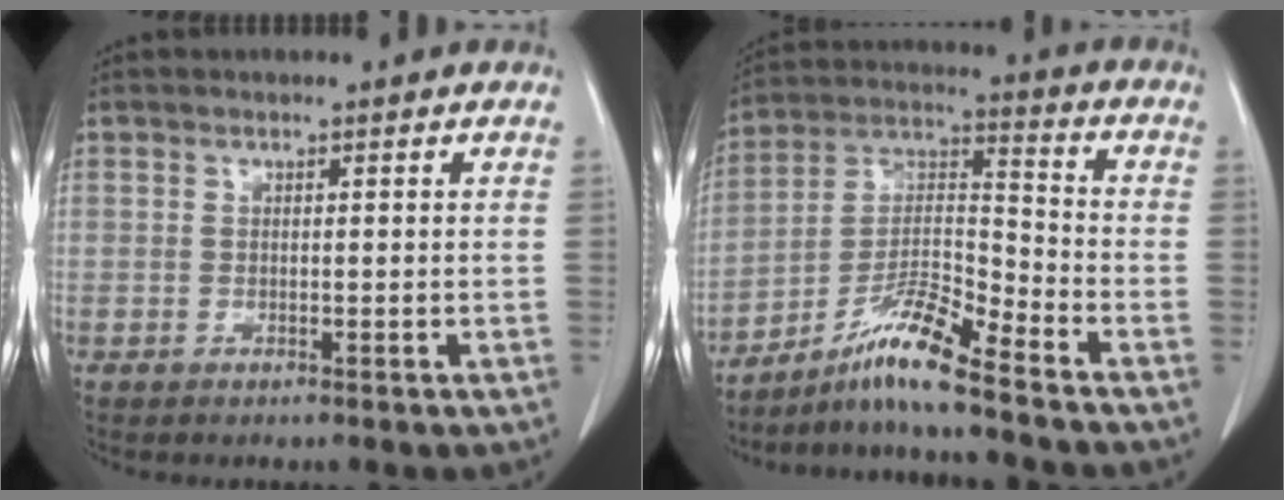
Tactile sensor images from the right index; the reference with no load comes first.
{"total": 10.3, "force": [-8.0, -0.6, 6.5], "torque": [-0.130, 0.002, -0.148]}